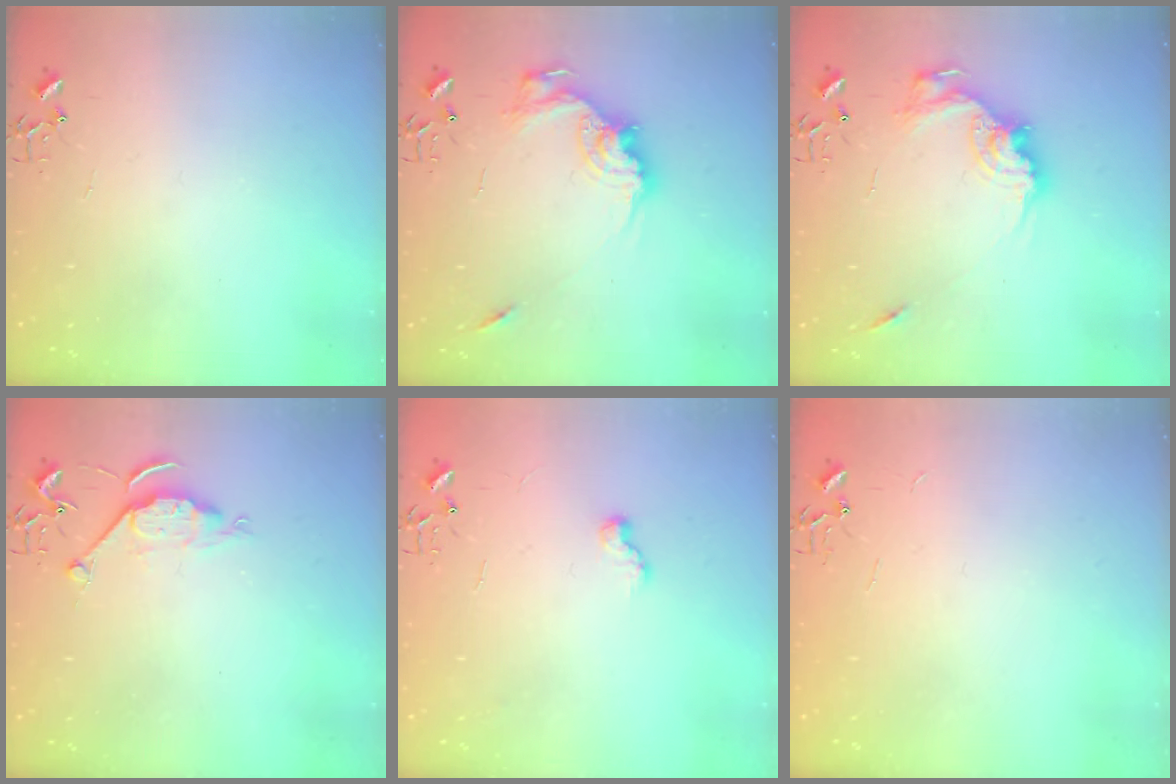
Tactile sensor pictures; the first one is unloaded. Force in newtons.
{"total": 14.8, "press": 14.8, "slide": 0.8}
{"total": 14.8, "press": 14.8, "slide": 0.8}
{"total": 6.2, "press": 6.2, "slide": 0.5}
{"total": 6.4, "press": 6.3, "slide": 0.6}
{"total": 1.8, "press": 1.8, "slide": 0.2}